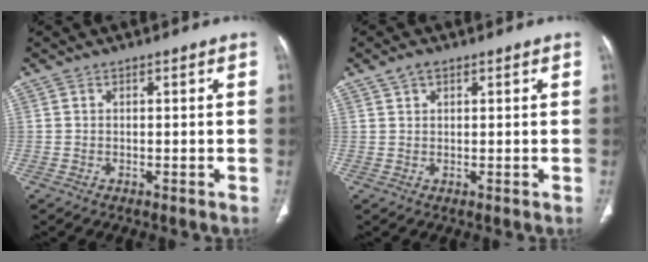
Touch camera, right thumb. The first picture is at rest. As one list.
[{"total": 2.1, "force": [1.3, 1.2, 1.2], "torque": [-0.020, 0.003, 0.025]}]